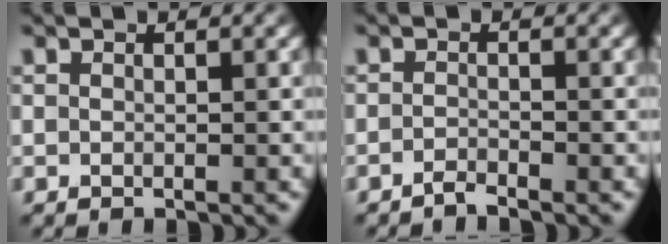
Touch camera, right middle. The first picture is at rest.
{"total": 1.1, "force": [-1.0, 0.1, 0.5], "torque": [-0.008, 0.003, -0.023]}